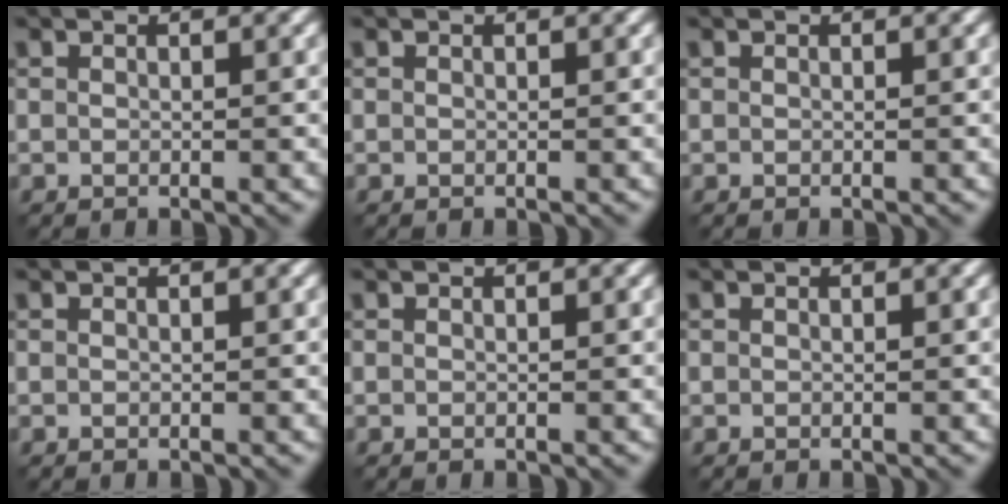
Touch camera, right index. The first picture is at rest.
{"total": 0.0}
{"total": 0.0}
{"total": 0.0}
{"total": 0.0}
{"total": 0.0}